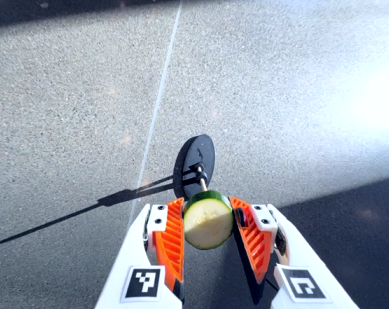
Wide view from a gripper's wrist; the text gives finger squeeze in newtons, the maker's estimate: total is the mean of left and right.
{"total": 12.4, "left": 12.8, "right": 12.0}